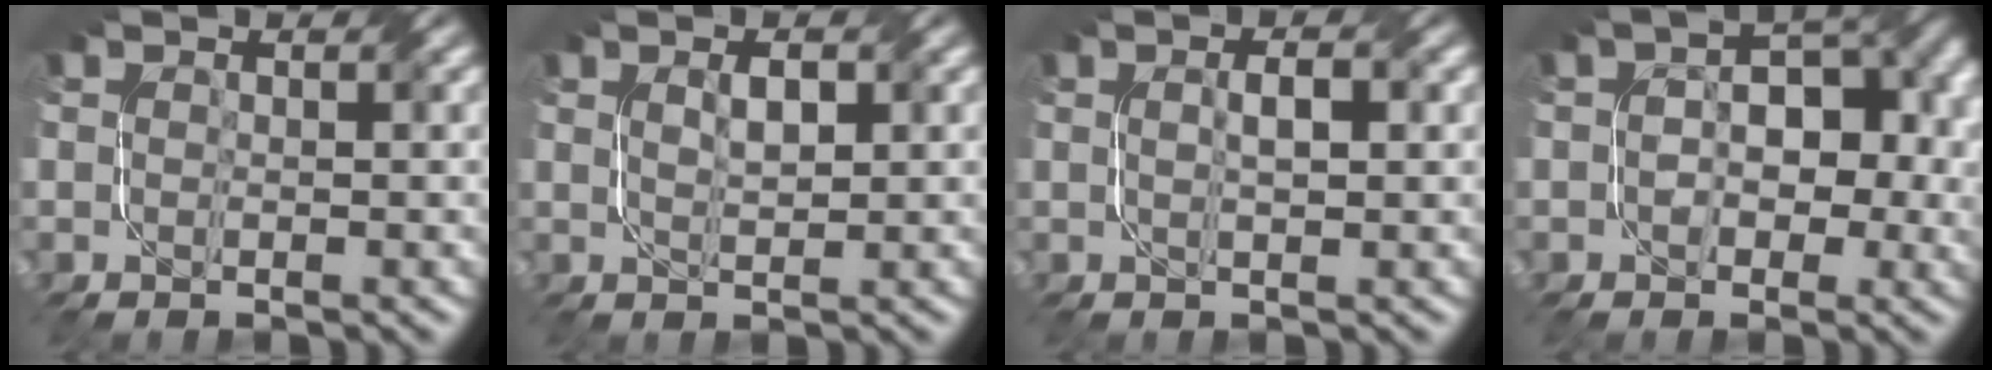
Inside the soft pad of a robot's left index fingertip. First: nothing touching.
{"total": 1.0, "force": [0.7, -0.1, 0.8], "torque": [-0.020, 0.004, 0.016]}
{"total": 1.5, "force": [0.3, -0.2, 1.5], "torque": [-0.028, 0.006, 0.006]}
{"total": 6.7, "force": [-0.9, 4.0, 5.2], "torque": [-0.049, 0.019, -0.014]}